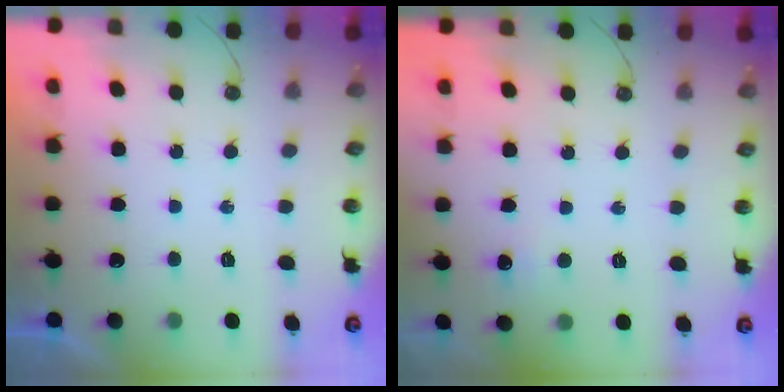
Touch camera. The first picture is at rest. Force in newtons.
{"total": 3.4, "press": 3.4, "slide": 0.3}